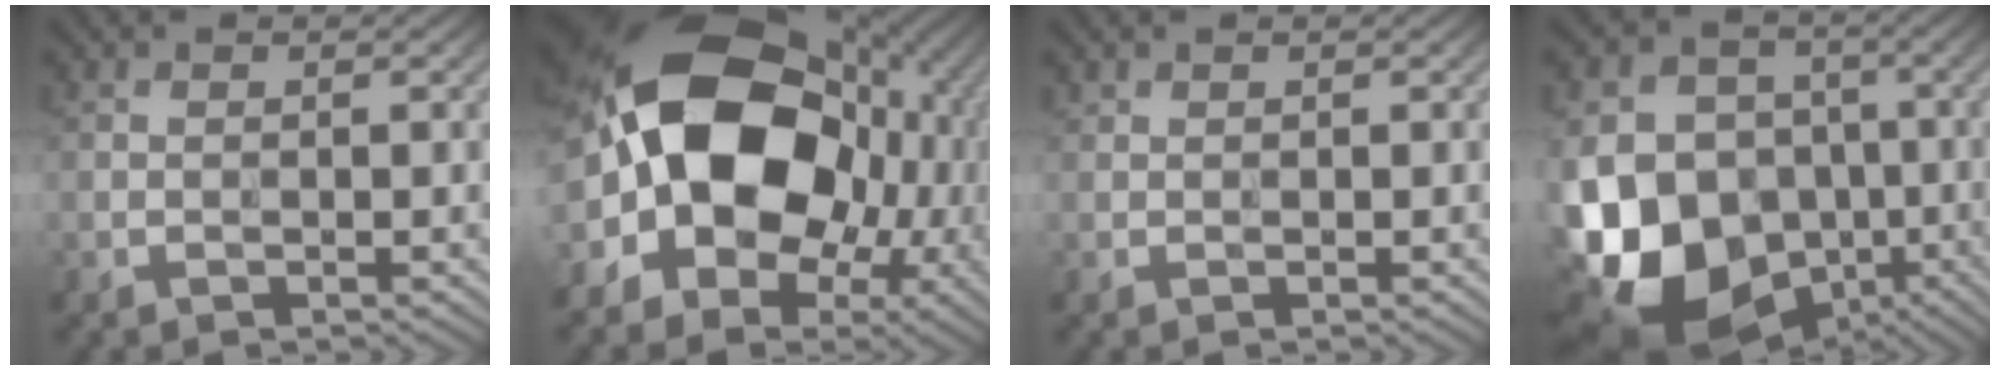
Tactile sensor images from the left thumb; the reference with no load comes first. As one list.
[{"total": 20.0, "force": [0.5, 14.9, 13.3], "torque": [-0.254, -0.013, 0.013]}, {"total": 0.6, "force": [0.5, 0.0, -0.1], "torque": [-0.002, 0.001, 0.014]}, {"total": 20.1, "force": [-7.3, 15.9, 10.0], "torque": [-0.233, -0.029, -0.136]}]